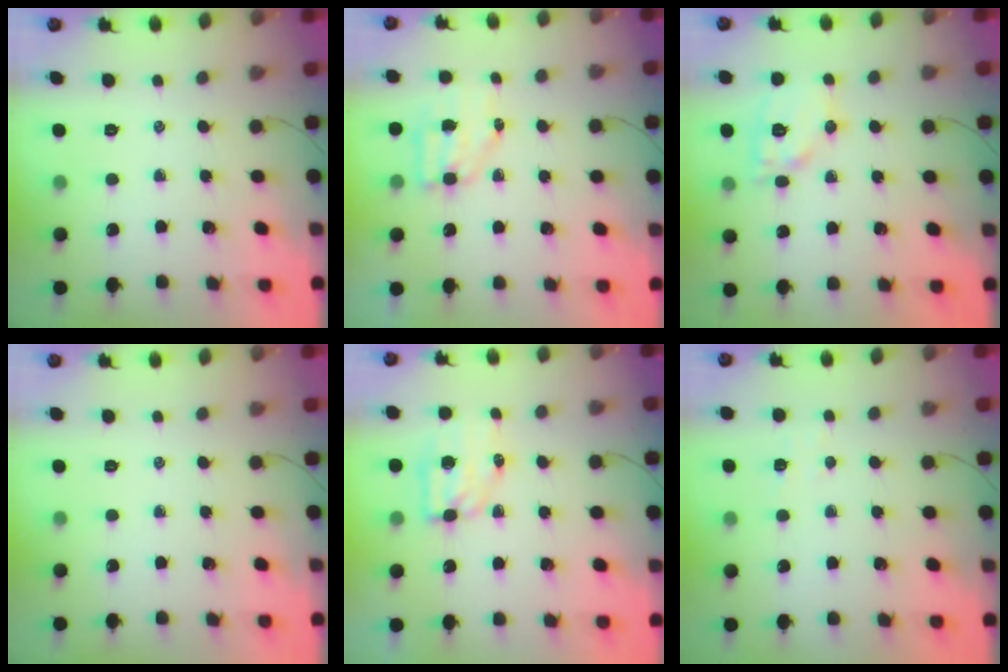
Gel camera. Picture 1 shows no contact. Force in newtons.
{"total": 6.3, "press": 6.2, "slide": 0.9}
{"total": 11.3, "press": 11.3, "slide": 0.7}
{"total": 0.0}
{"total": 7.1, "press": 7.0, "slide": 0.9}
{"total": 2.9, "press": 2.8, "slide": 0.7}